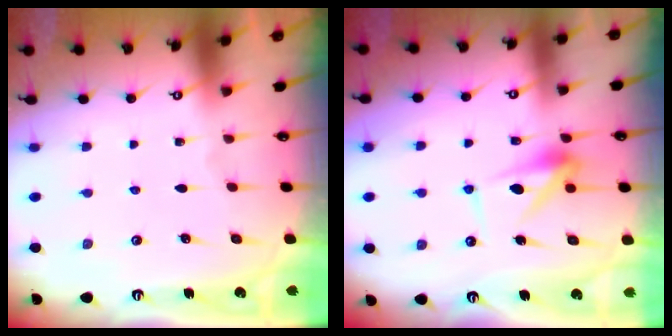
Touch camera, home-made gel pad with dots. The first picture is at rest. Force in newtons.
{"total": 9.6, "press": 9.6, "slide": 0.5}